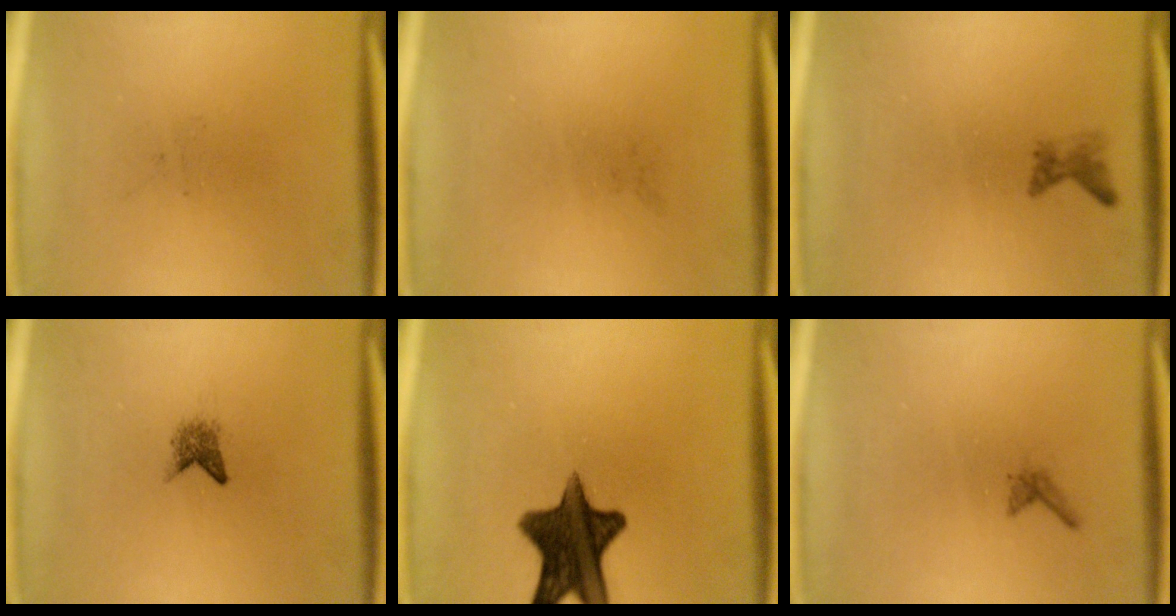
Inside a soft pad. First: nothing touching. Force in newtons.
{"total": 0.0}
{"total": 1.2}
{"total": 1.8}
{"total": 12.8}
{"total": 0.6}